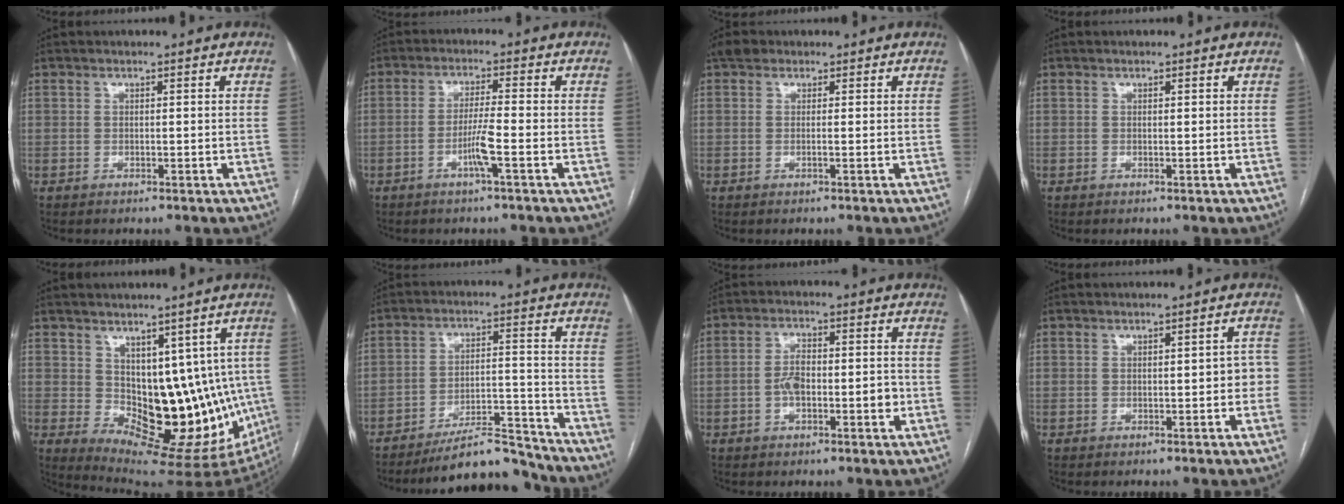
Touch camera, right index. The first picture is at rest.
{"total": 4.5, "force": [-1.8, -0.5, 4.1], "torque": [-0.081, -0.003, -0.036]}
{"total": 2.2, "force": [1.1, 1.2, 1.5], "torque": [-0.043, 0.012, 0.017]}
{"total": 0.0}
{"total": 15.6, "force": [-0.2, 8.7, 12.9], "torque": [-0.157, 0.007, 0.020]}
{"total": 11.7, "force": [-11.0, 2.0, 3.5], "torque": [-0.046, 0.035, -0.179]}
{"total": 6.1, "force": [-1.5, 2.5, 5.3], "torque": [-0.104, 0.016, -0.025]}
{"total": 2.7, "force": [-0.5, 1.1, 2.4], "torque": [-0.015, 0.014, -0.007]}